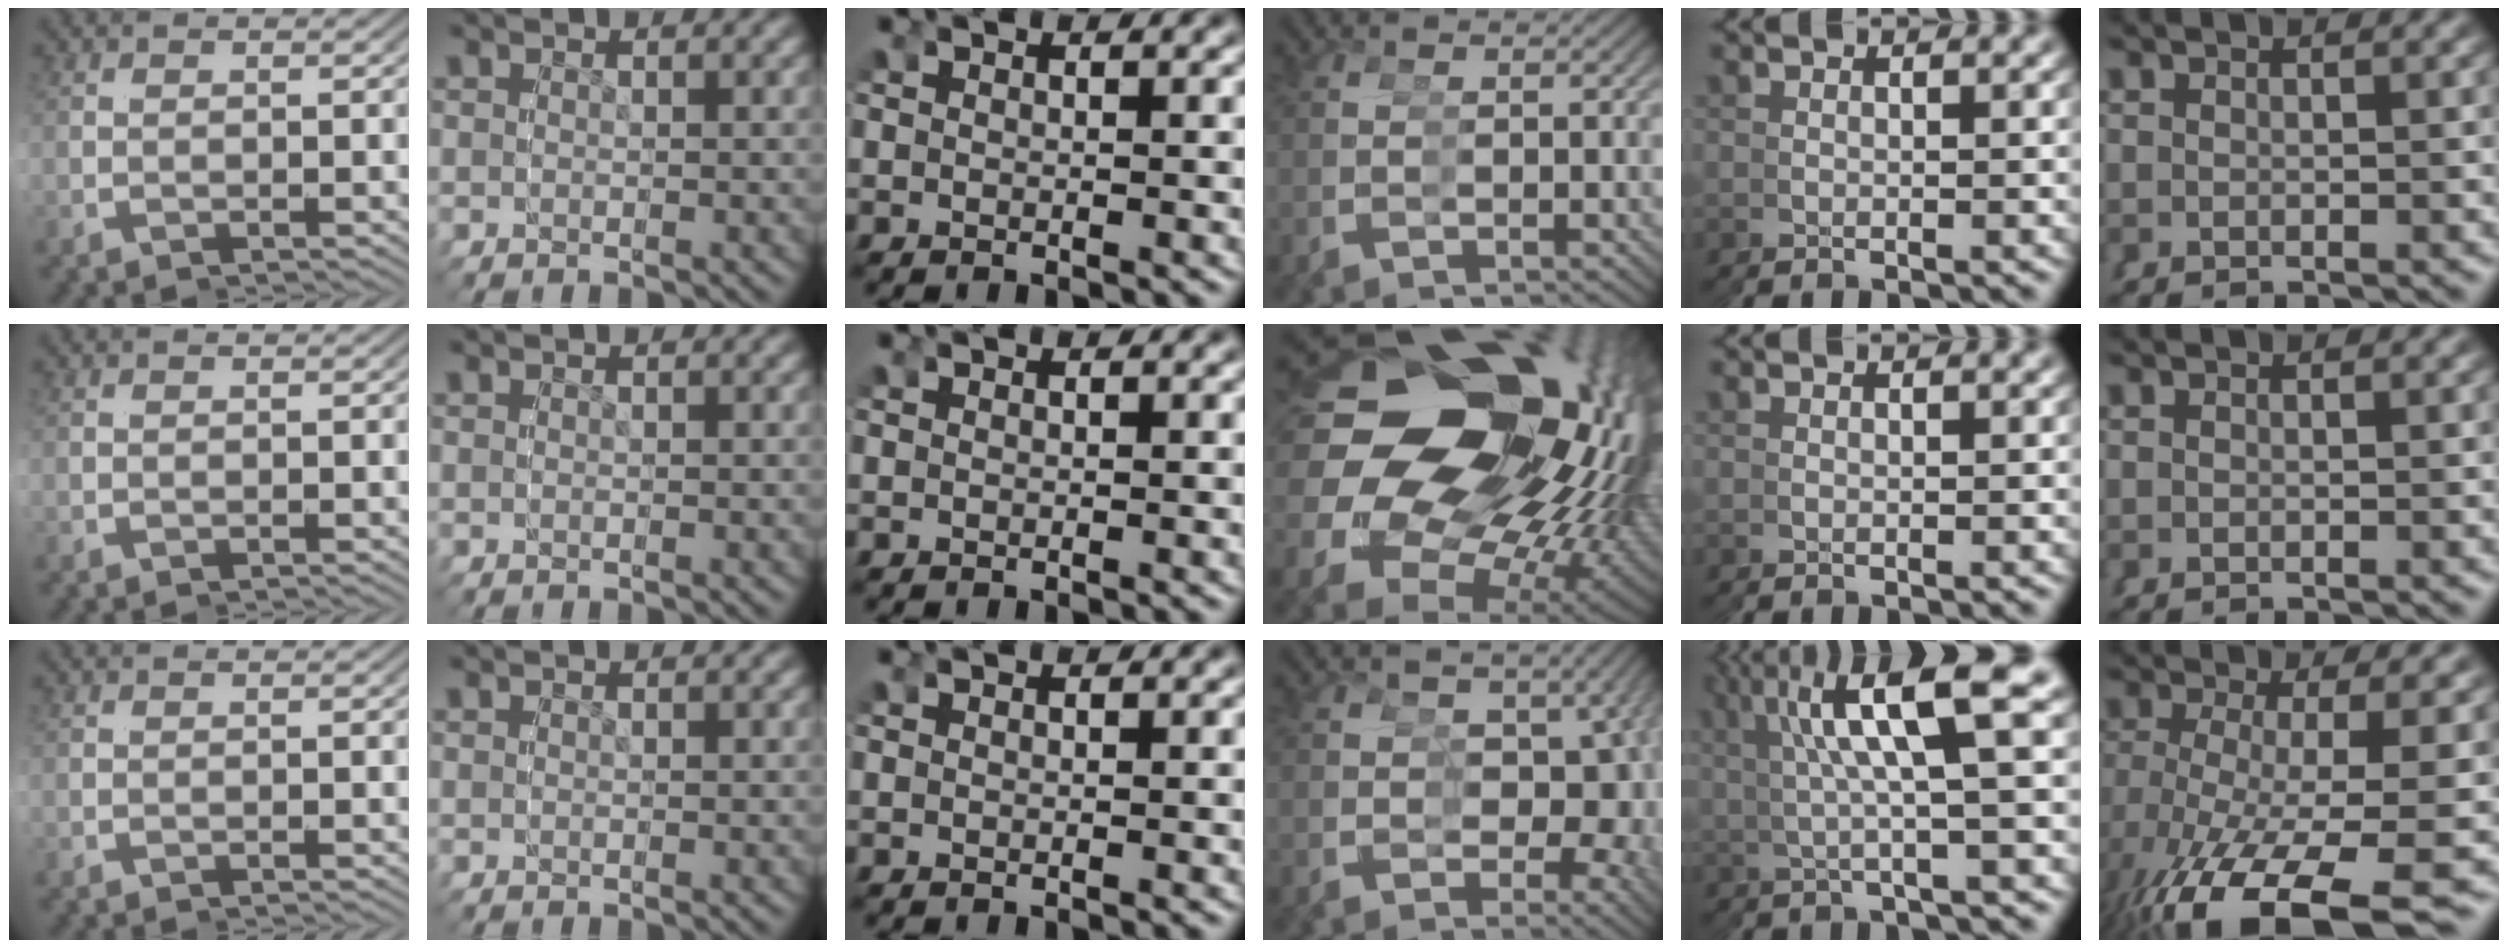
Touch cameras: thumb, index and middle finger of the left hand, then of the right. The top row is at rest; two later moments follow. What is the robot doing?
{"motion": "grasp_and_lifting", "object": "legos"}